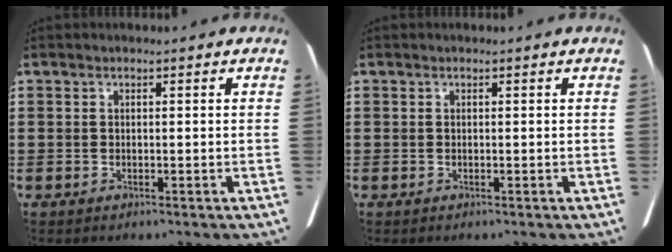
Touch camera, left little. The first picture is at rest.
{"total": 0.0}